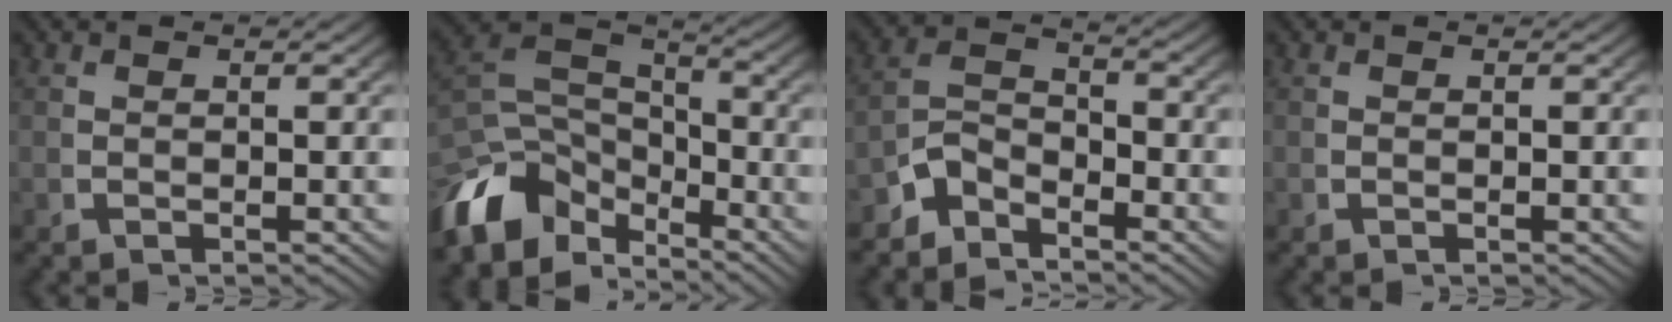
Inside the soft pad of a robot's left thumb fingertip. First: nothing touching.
{"total": 10.9, "force": [-2.8, 7.6, 7.2], "torque": [-0.146, -0.030, -0.041]}
{"total": 4.5, "force": [-2.3, 3.2, 2.3], "torque": [-0.040, -0.015, -0.044]}
{"total": 0.0}